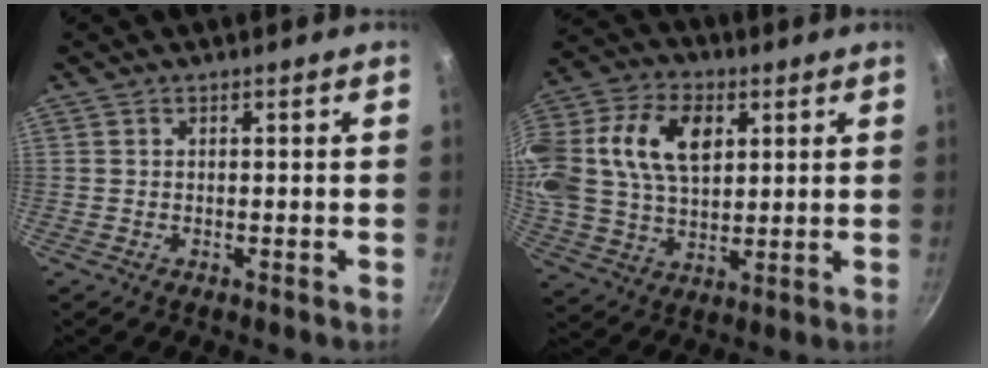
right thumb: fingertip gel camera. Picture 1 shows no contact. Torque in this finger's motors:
{"motor_torque": [1.76, 3.25, 1.28, -0.63, 0.24]}